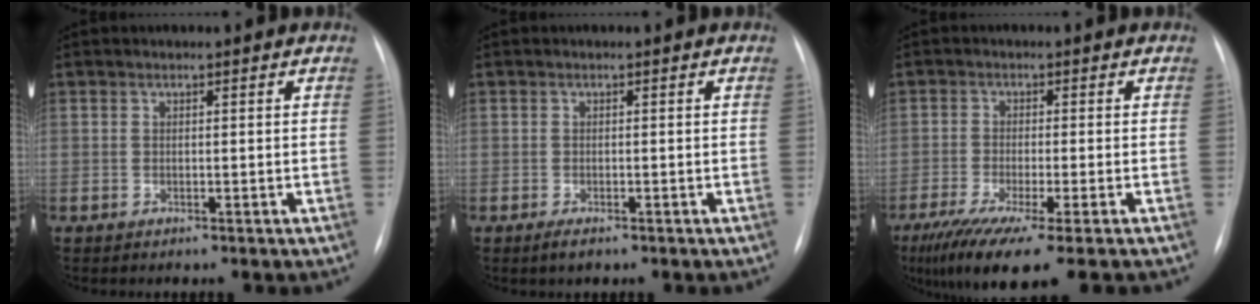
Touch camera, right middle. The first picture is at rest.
{"total": 1.5, "force": [-1.0, 0.5, 1.0], "torque": [-0.019, -0.002, -0.013]}
{"total": 11.3, "force": [-8.0, 0.1, 8.0], "torque": [-0.128, -0.033, -0.129]}